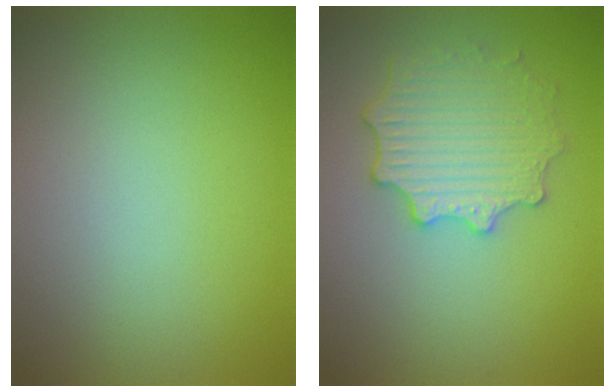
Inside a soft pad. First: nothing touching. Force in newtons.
{"total": 3.6, "press": 3.6, "slide": 0.6}